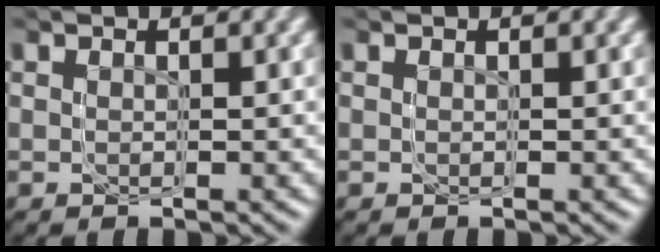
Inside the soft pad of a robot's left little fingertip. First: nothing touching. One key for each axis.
{"total": 0.0}